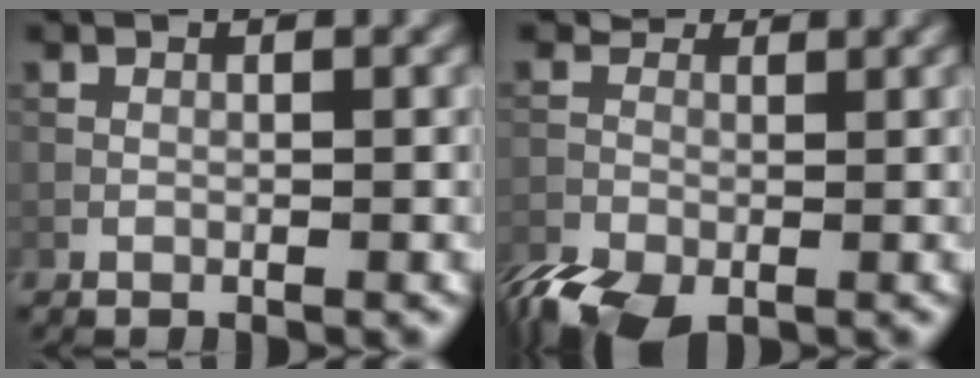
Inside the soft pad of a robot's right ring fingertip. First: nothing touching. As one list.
[{"total": 7.0, "force": [-3.5, 4.4, 4.1], "torque": [-0.087, -0.018, -0.061]}]